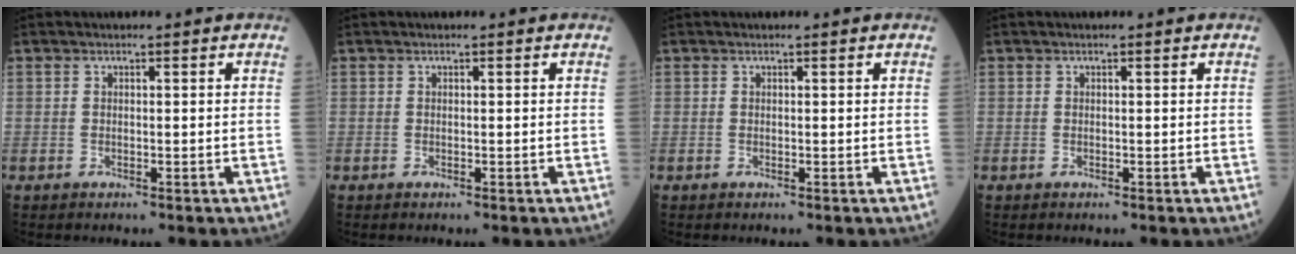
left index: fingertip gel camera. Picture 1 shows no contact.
{"total": 0.0}
{"total": 0.0}
{"total": 0.0}